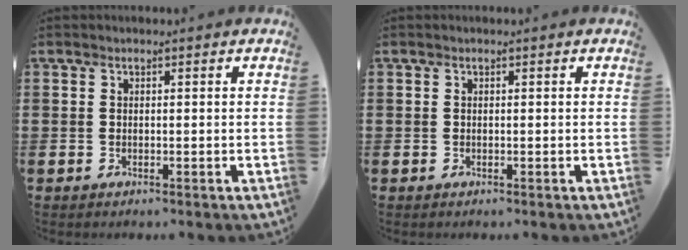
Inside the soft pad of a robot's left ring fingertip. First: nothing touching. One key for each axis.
{"total": 0.0}